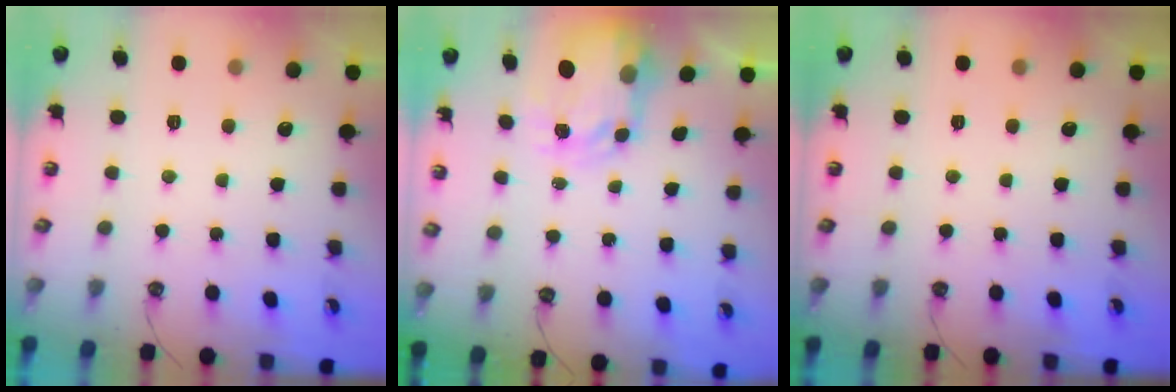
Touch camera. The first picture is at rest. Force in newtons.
{"total": 5.4, "press": 5.4, "slide": 0.4}
{"total": 0.0}